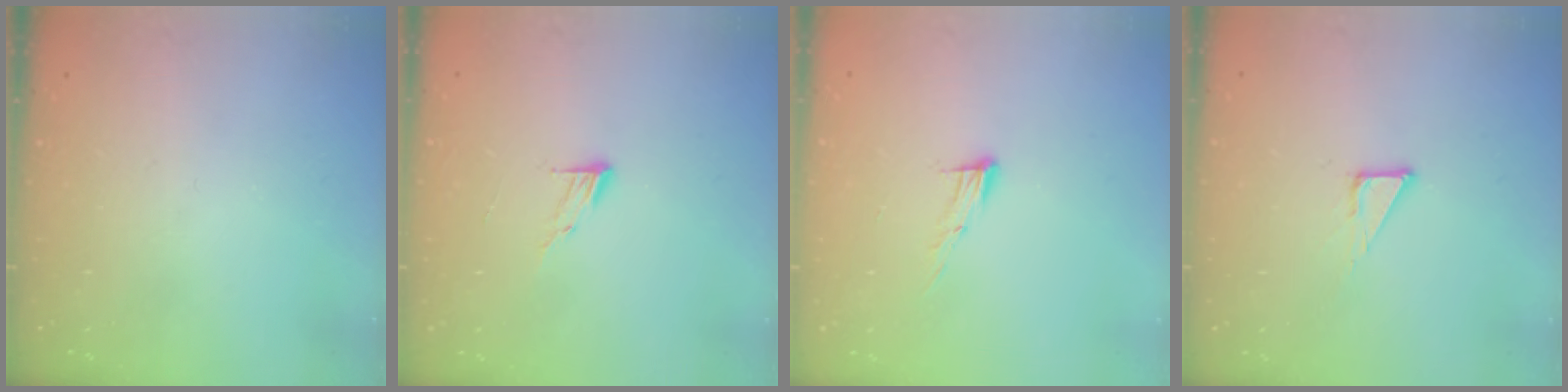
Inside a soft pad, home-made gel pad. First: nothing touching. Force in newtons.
{"total": 5.0, "press": 4.9, "slide": 0.5}
{"total": 8.5, "press": 8.4, "slide": 1.5}
{"total": 1.9, "press": 1.9, "slide": 0.1}